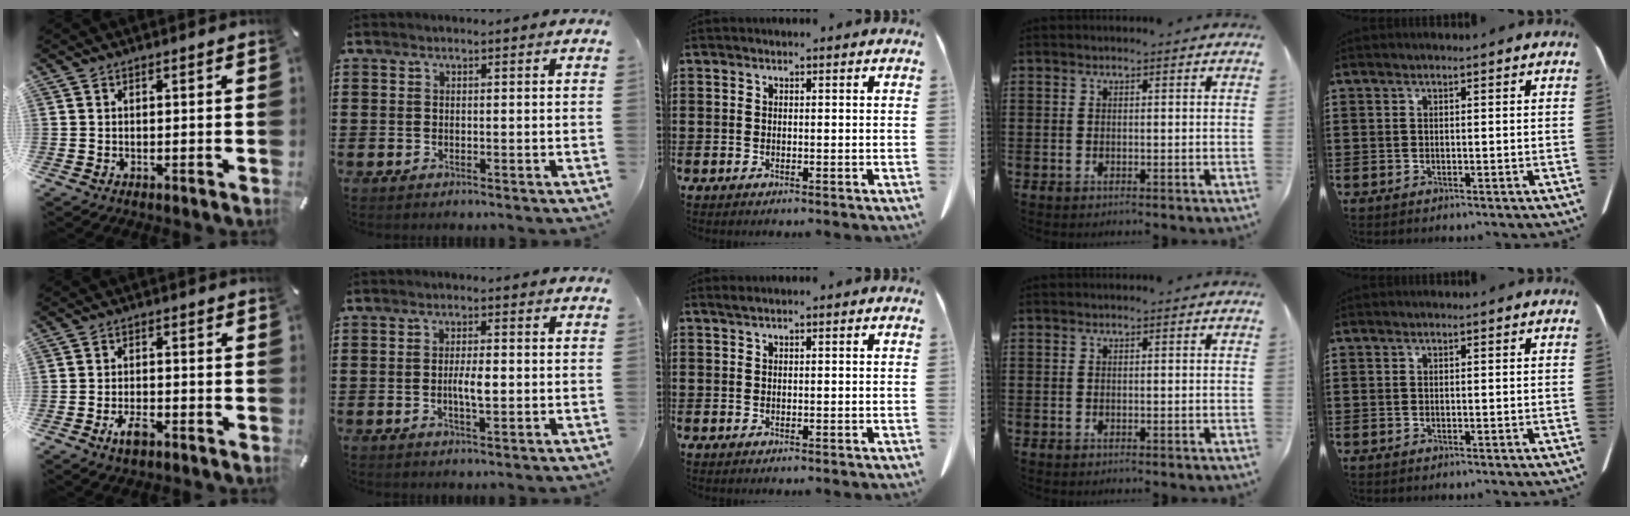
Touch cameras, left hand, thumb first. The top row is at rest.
{"thumb": {"total": 4.2, "force": [-2.5, 1.9, 2.8], "torque": [-0.064, 0.006, -0.049]}, "index": {"total": 3.7, "force": [-0.4, 1.0, 3.5], "torque": [-0.055, -0.002, -0.009]}, "middle": {"total": 0.6, "force": [0.4, 0.0, 0.4], "torque": [-0.009, 0.001, 0.007]}}